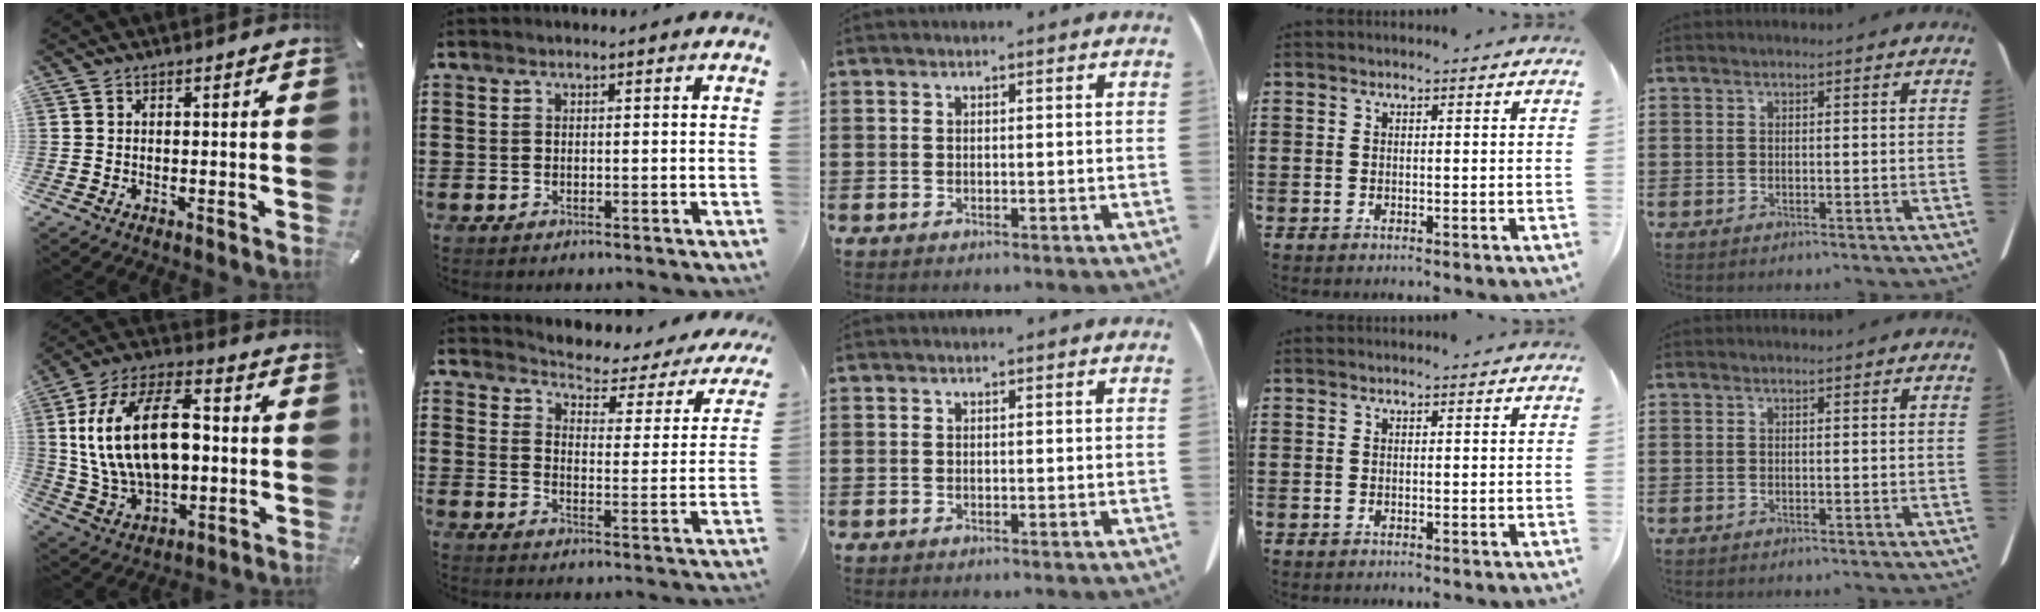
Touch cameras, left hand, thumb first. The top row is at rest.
{"thumb": {"total": 21.9, "force": [1.4, 14.1, 16.8], "torque": [-0.335, 0.012, 0.023]}, "index": {"total": 2.8, "force": [2.5, 0.9, 0.9], "torque": [-0.029, -0.026, 0.030]}}